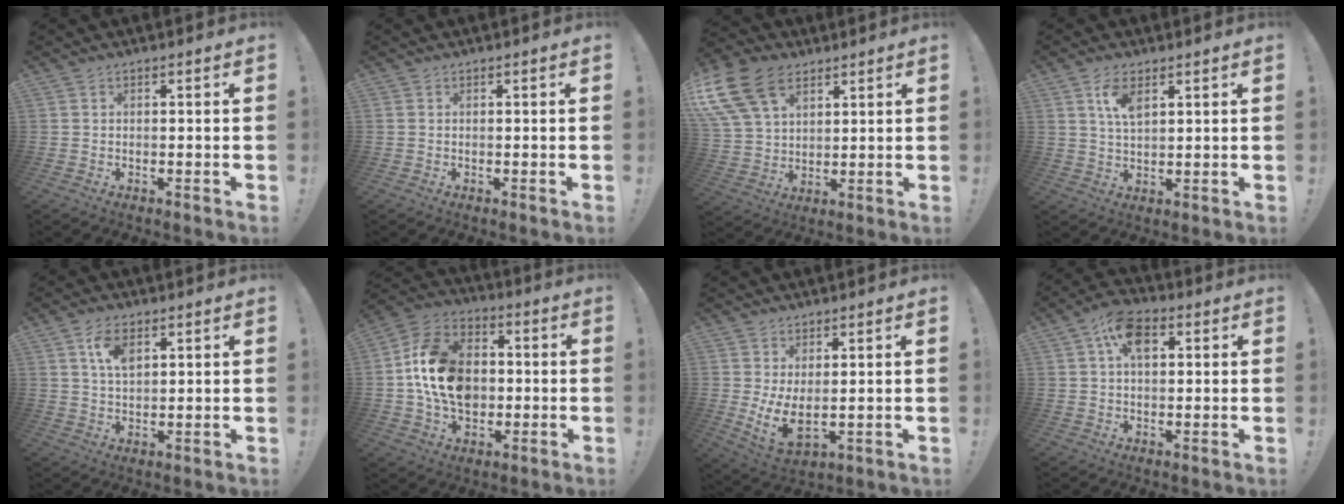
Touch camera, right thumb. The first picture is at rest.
{"total": 0.0}
{"total": 17.4, "force": [8.8, 11.3, 9.8], "torque": [-0.195, -0.041, 0.165]}
{"total": 6.5, "force": [3.2, 3.0, 4.9], "torque": [-0.080, -0.010, 0.055]}
{"total": 6.7, "force": [3.1, 3.5, 4.9], "torque": [-0.081, -0.007, 0.054]}
{"total": 17.7, "force": [-0.3, 13.8, 11.0], "torque": [-0.182, 0.020, 0.003]}
{"total": 6.7, "force": [2.0, 3.2, 5.6], "torque": [-0.097, -0.029, 0.041]}
{"total": 9.3, "force": [3.3, 5.5, 6.8], "torque": [-0.110, 0.005, 0.061]}